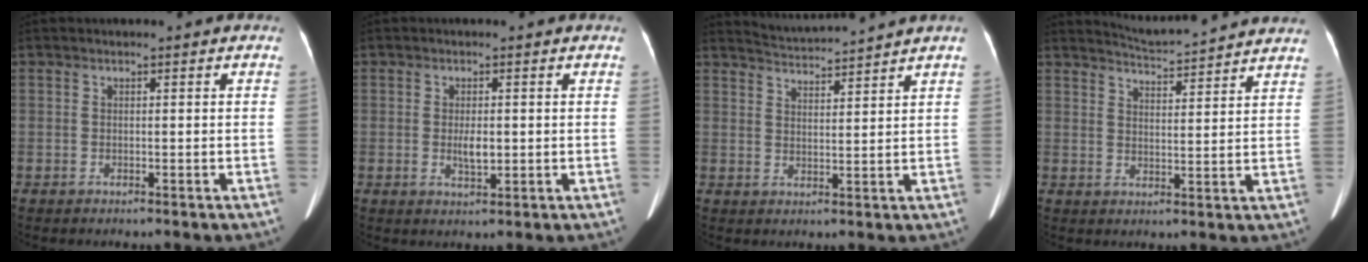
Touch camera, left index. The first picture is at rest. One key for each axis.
{"total": 2.6, "fx": -0.1, "fy": 0.9, "fz": 2.4, "tx": -0.045, "ty": -0.005, "tz": 0.000}
{"total": 6.0, "fx": 5.8, "fy": -1.4, "fz": 0.5, "tx": -0.020, "ty": 0.004, "tz": 0.096}
{"total": 10.0, "fx": 9.8, "fy": -0.4, "fz": 2.0, "tx": -0.044, "ty": 0.011, "tz": 0.130}